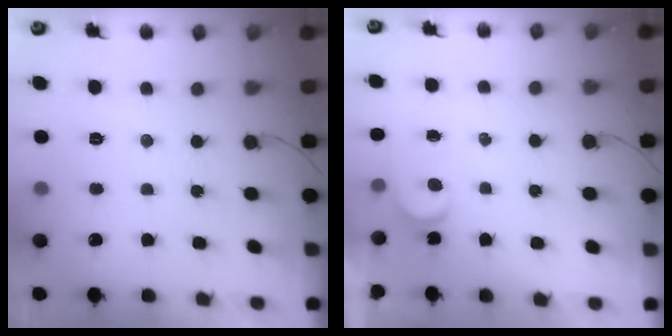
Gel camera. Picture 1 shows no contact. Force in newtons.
{"total": 3.8, "press": 3.8, "slide": 0.3}